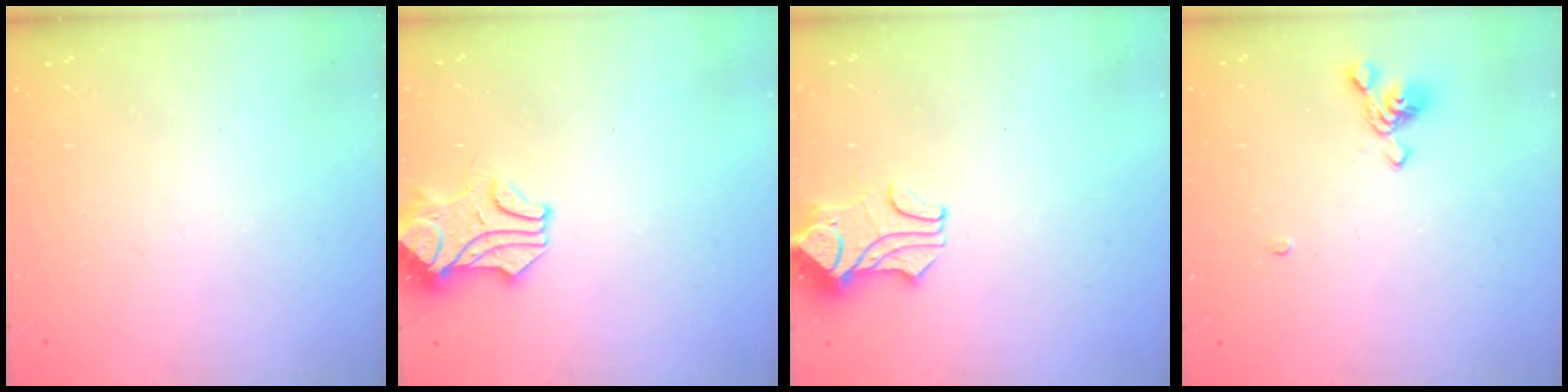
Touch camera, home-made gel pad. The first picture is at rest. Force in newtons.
{"total": 1.9, "press": 1.9, "slide": 0.1}
{"total": 1.8, "press": 1.4, "slide": 1.0}
{"total": 4.3, "press": 4.2, "slide": 0.9}